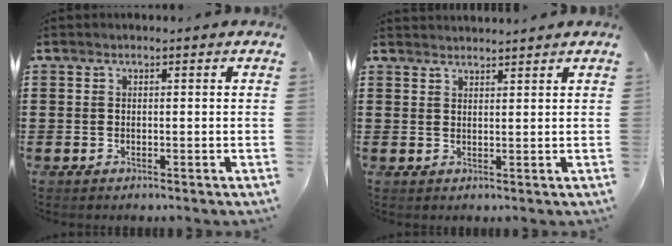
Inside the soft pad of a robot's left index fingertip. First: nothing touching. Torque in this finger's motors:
{"motor_torque": [-0.96, 1.16, 0.03, 0.01]}